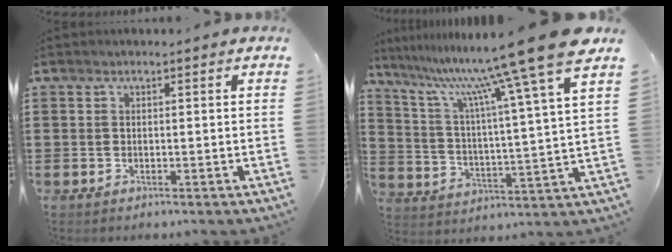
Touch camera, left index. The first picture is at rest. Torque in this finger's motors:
{"motor_torque": [0.88, -1.09, 1.06, 0.21]}